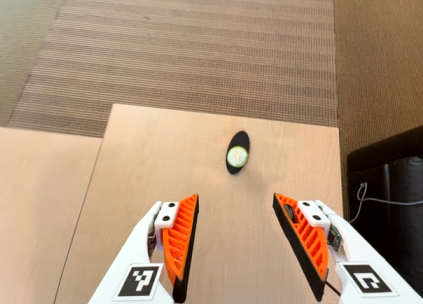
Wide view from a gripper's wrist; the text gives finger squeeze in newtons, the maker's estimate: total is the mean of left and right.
{"total": 0.0}